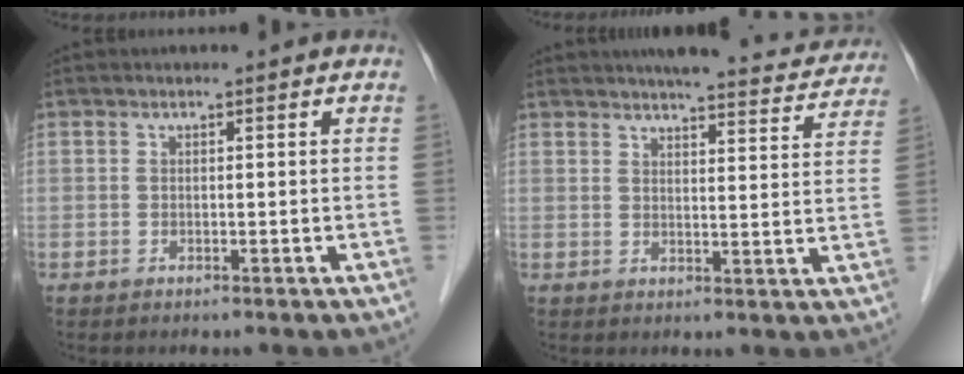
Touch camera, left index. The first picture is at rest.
{"total": 15.9, "force": [14.7, 2.8, 5.3], "torque": [-0.053, -0.013, 0.164]}